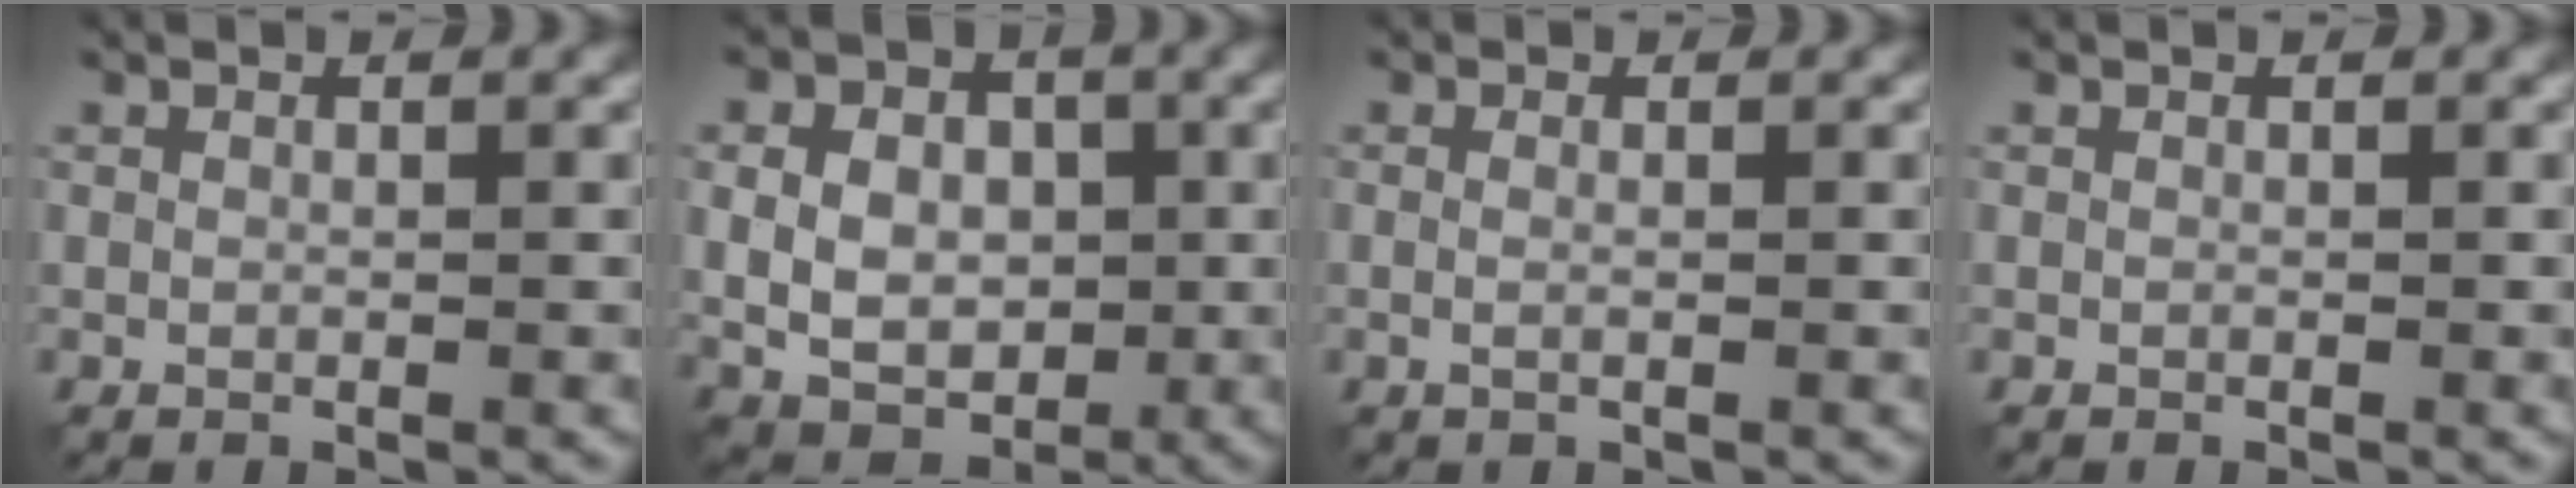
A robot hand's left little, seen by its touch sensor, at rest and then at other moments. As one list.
[{"total": 7.5, "force": [0.2, 5.8, 4.7], "torque": [-0.074, 0.002, 0.000]}, {"total": 0.8, "force": [0.0, 0.2, 0.8], "torque": [-0.018, -0.002, -0.001]}, {"total": 0.0}]